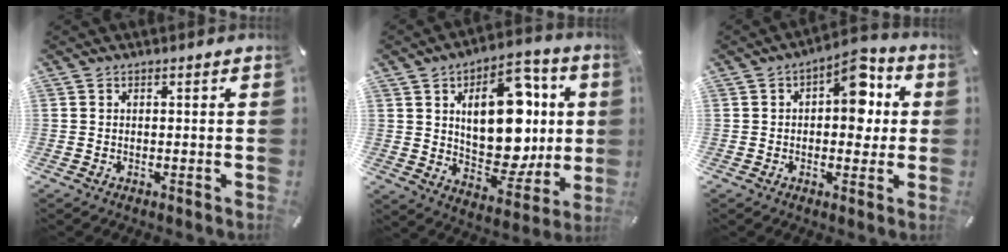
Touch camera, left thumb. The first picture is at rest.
{"total": 19.7, "force": [4.2, 12.4, 14.7], "torque": [-0.207, -0.020, 0.075]}
{"total": 10.4, "force": [2.4, 6.2, 8.1], "torque": [-0.089, -0.011, 0.034]}